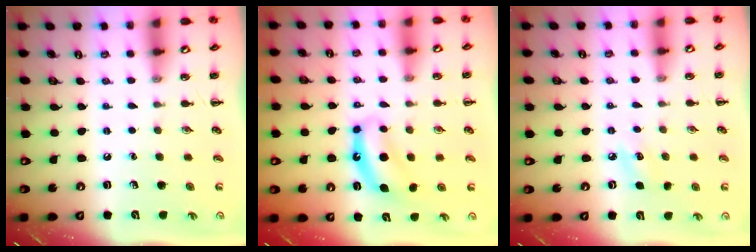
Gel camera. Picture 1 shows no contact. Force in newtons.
{"total": 7.4, "press": 7.3, "slide": 1.1}
{"total": 6.6, "press": 6.3, "slide": 1.7}